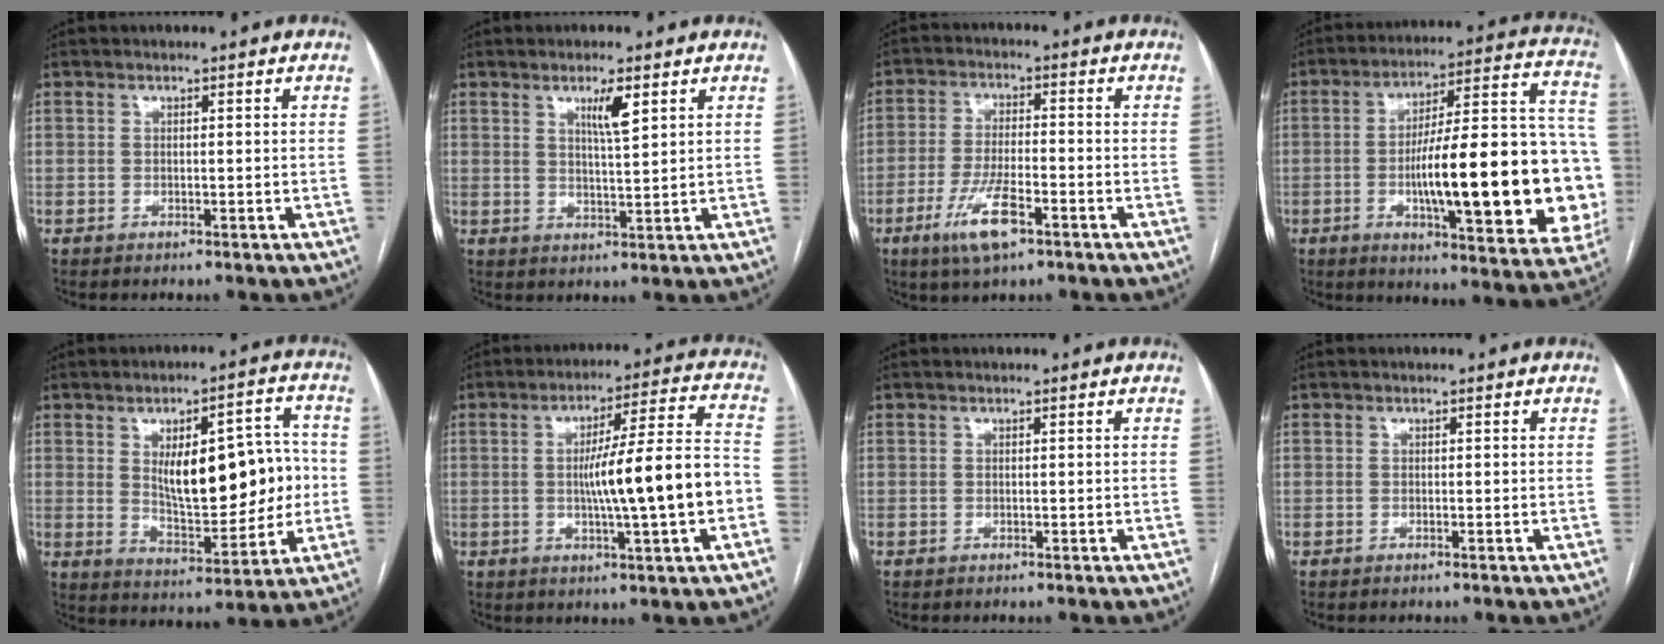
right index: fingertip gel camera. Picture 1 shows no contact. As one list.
[{"total": 4.2, "force": [2.2, 0.3, 3.6], "torque": [-0.062, -0.005, 0.038]}, {"total": 8.2, "force": [-4.4, 1.8, 6.7], "torque": [-0.136, -0.012, -0.078]}, {"total": 27.7, "force": [-4.7, 5.1, 26.8], "torque": [-0.310, 0.021, -0.062]}, {"total": 15.2, "force": [1.2, 6.1, 13.9], "torque": [-0.203, 0.020, 0.032]}, {"total": 14.3, "force": [-2.1, 0.2, 14.1], "torque": [-0.223, 0.014, -0.033]}, {"total": 0.0}, {"total": 0.0}]